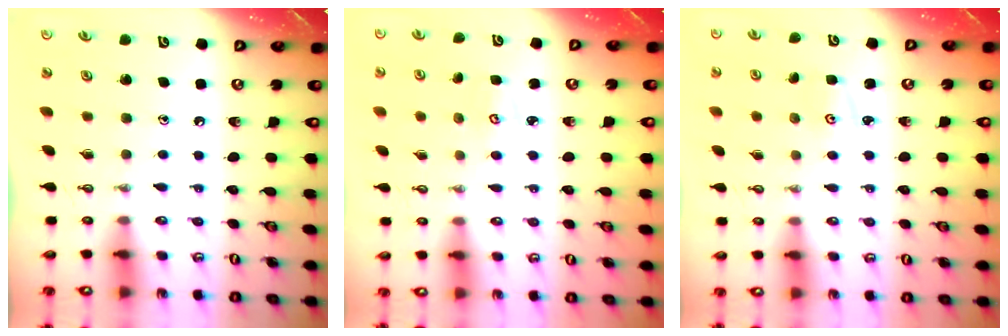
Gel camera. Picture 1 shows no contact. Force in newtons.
{"total": 2.5, "press": 2.5, "slide": 0.4}
{"total": 2.0, "press": 2.0, "slide": 0.3}